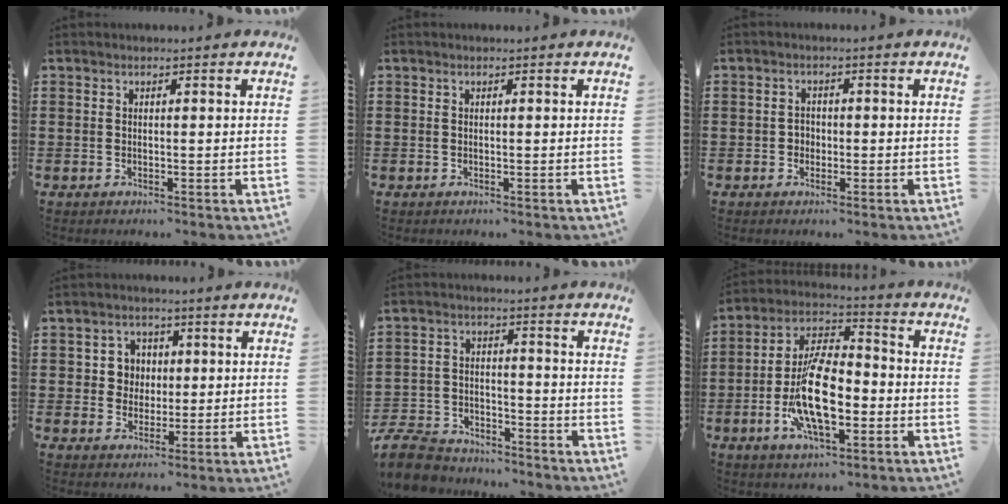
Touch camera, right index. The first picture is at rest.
{"total": 0.0}
{"total": 1.6, "force": [-0.6, 1.4, 0.5], "torque": [-0.014, 0.003, -0.015]}
{"total": 4.3, "force": [0.5, 4.1, 1.4], "torque": [-0.046, 0.013, 0.006]}
{"total": 7.7, "force": [-7.2, 1.9, 1.6], "torque": [-0.050, 0.013, -0.146]}
{"total": 13.5, "force": [-3.7, 6.1, 11.5], "torque": [-0.231, -0.002, -0.069]}